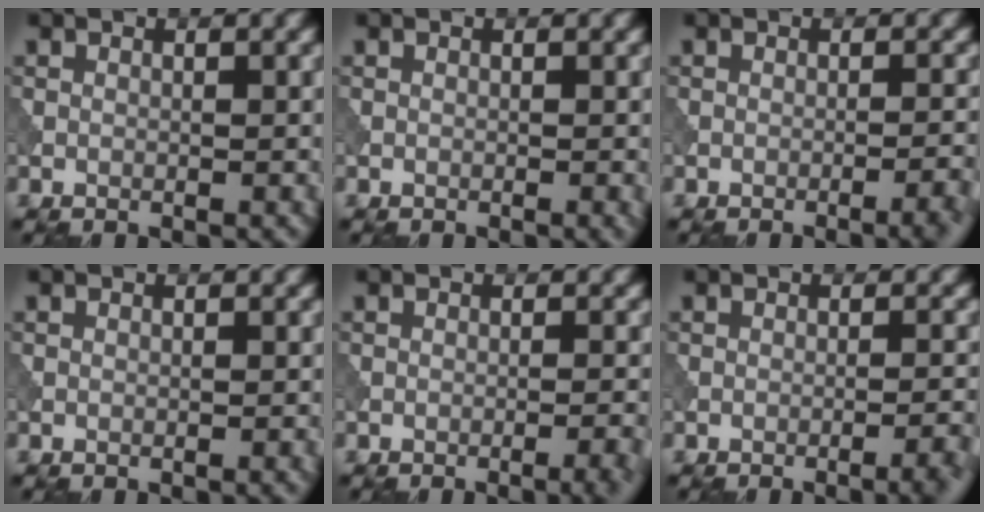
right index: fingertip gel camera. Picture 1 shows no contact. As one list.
[{"total": 0.6, "force": [-0.2, 0.1, 0.5], "torque": [-0.007, -0.001, -0.005]}, {"total": 3.3, "force": [-1.8, 0.7, 2.6], "torque": [-0.025, 0.014, -0.031]}, {"total": 0.7, "force": [-0.3, 0.1, 0.6], "torque": [-0.006, 0.002, -0.007]}, {"total": 2.8, "force": [-1.4, 0.6, 2.3], "torque": [-0.022, 0.009, -0.025]}, {"total": 3.3, "force": [-1.9, 0.7, 2.6], "torque": [-0.027, 0.013, -0.033]}]